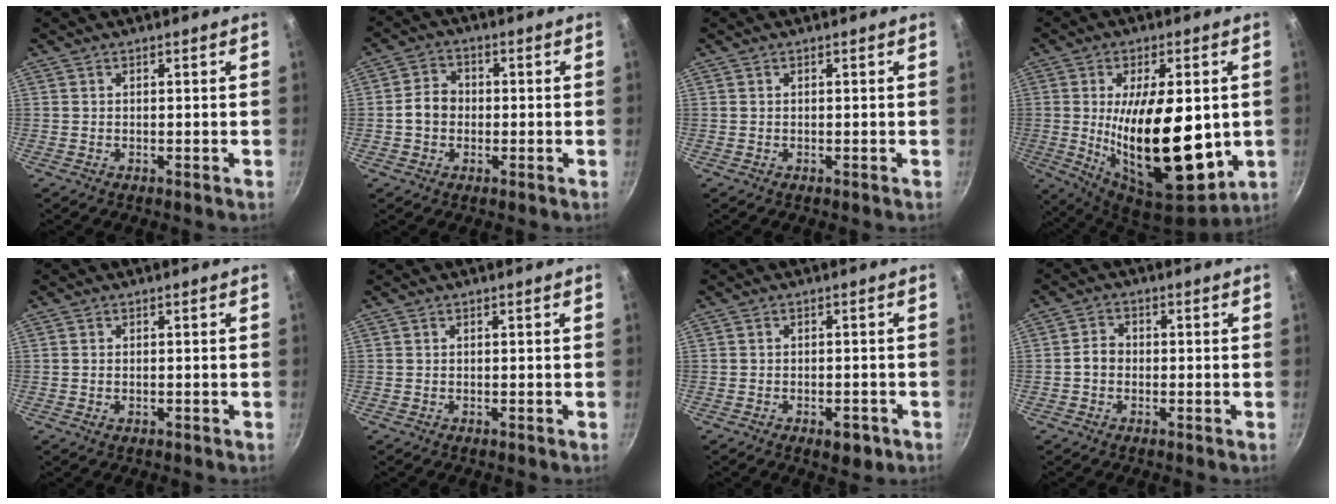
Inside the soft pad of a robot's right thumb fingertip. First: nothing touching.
{"total": 6.7, "force": [-0.3, 5.9, 3.2], "torque": [-0.026, 0.014, -0.016]}
{"total": 0.0}
{"total": 22.8, "force": [-0.9, 10.3, 20.3], "torque": [-0.316, -0.028, -0.004]}
{"total": 0.8, "force": [-0.2, 0.5, 0.6], "torque": [-0.012, 0.000, -0.004]}
{"total": 0.0}
{"total": 3.9, "force": [-2.0, 2.1, 2.6], "torque": [-0.024, 0.015, -0.018]}
{"total": 2.9, "force": [-0.6, 2.4, 1.6], "torque": [-0.016, 0.016, -0.015]}